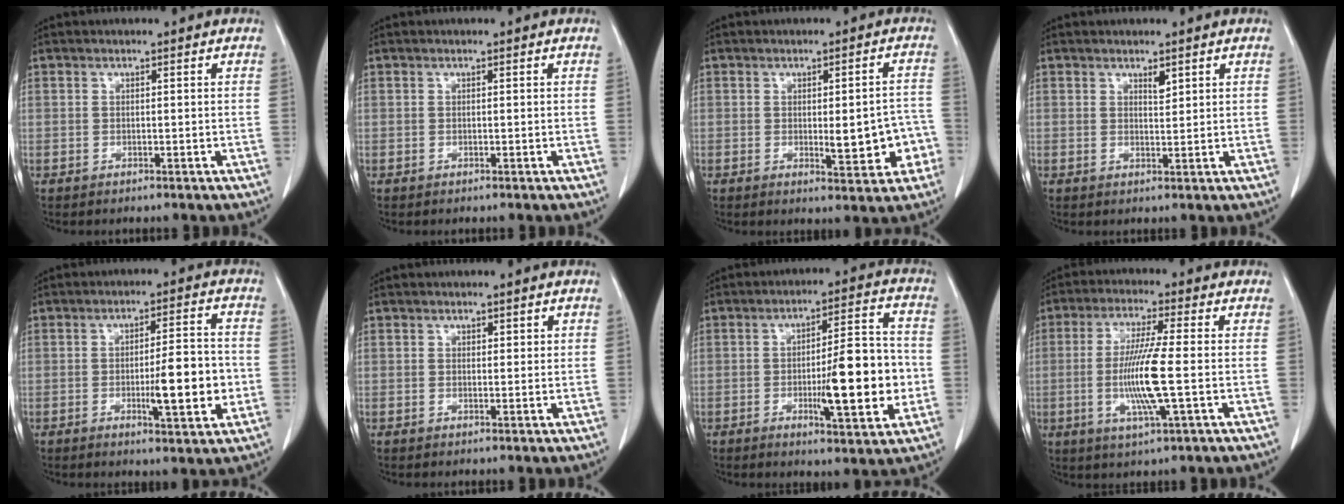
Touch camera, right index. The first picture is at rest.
{"total": 0.0}
{"total": 7.4, "force": [-1.7, 2.4, 6.8], "torque": [-0.080, 0.008, -0.014]}
{"total": 1.5, "force": [1.0, 0.4, 1.0], "torque": [-0.016, -0.005, 0.018]}
{"total": 9.1, "force": [-1.9, 1.4, 8.8], "torque": [-0.129, 0.000, -0.025]}
{"total": 1.2, "force": [0.7, 0.6, 0.7], "torque": [-0.005, -0.001, 0.008]}
{"total": 13.2, "force": [-2.4, 2.4, 12.8], "torque": [-0.189, 0.006, -0.032]}
{"total": 9.8, "force": [-1.3, -0.2, 9.7], "torque": [-0.196, -0.010, -0.029]}